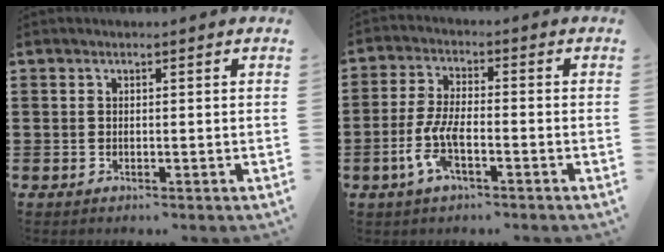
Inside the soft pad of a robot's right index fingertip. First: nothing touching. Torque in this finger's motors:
{"motor_torque": [1.09, 1.05, 0.16, 0.13]}